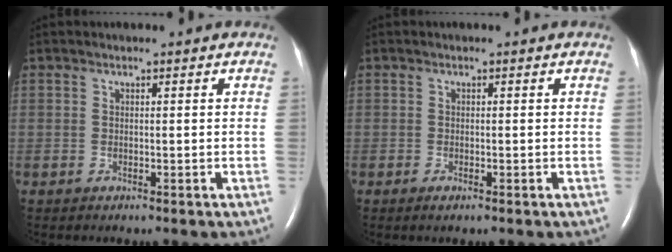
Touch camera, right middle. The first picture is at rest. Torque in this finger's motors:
{"motor_torque": [-0.31, -0.02, -0.06, 0.00]}